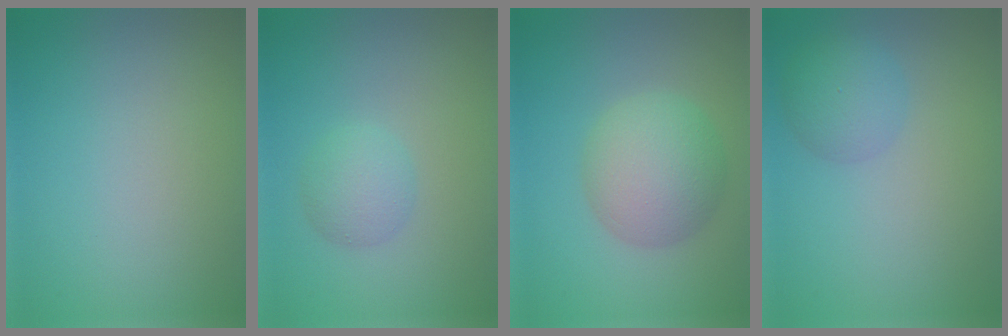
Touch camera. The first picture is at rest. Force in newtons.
{"total": 2.5, "press": 2.5, "slide": 0.1}
{"total": 5.8, "press": 5.8, "slide": 0.2}
{"total": 3.0, "press": 3.0, "slide": 0.1}